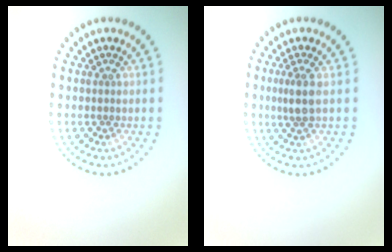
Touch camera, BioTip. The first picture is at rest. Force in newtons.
{"total": 2.0, "press": 1.7, "slide": 0.9}